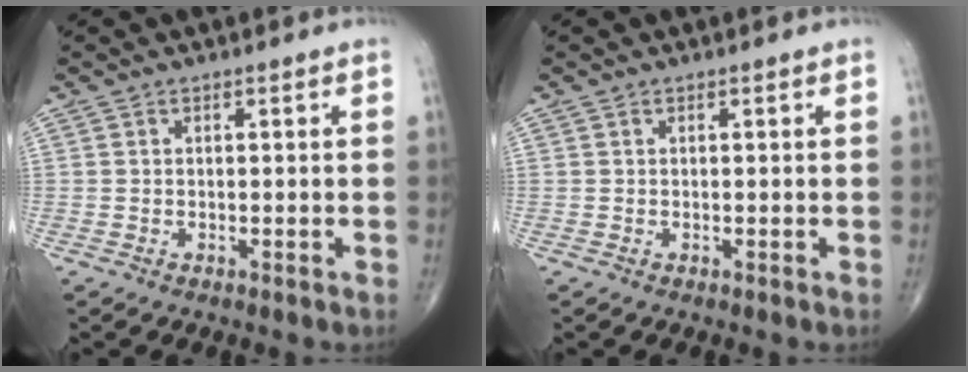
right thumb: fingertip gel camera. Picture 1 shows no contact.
{"total": 0.0}